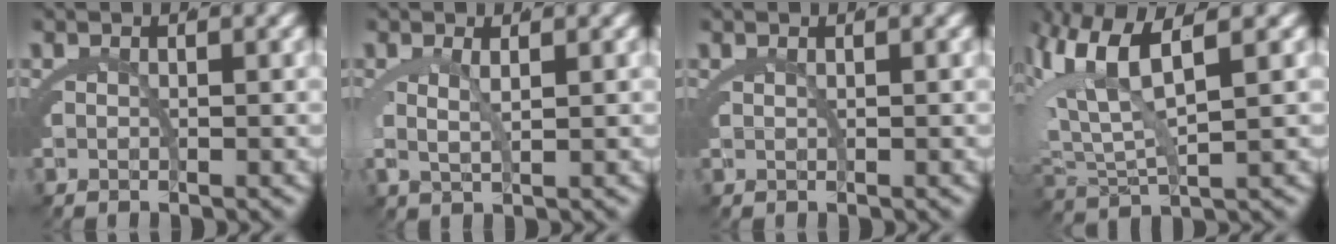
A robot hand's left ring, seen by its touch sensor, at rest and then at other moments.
{"total": 2.2, "force": [0.9, 0.4, 2.0], "torque": [-0.047, -0.009, 0.025]}
{"total": 1.1, "force": [0.6, -0.8, 0.4], "torque": [-0.002, 0.003, 0.013]}
{"total": 7.1, "force": [2.5, 3.5, 5.6], "torque": [-0.129, -0.003, 0.048]}